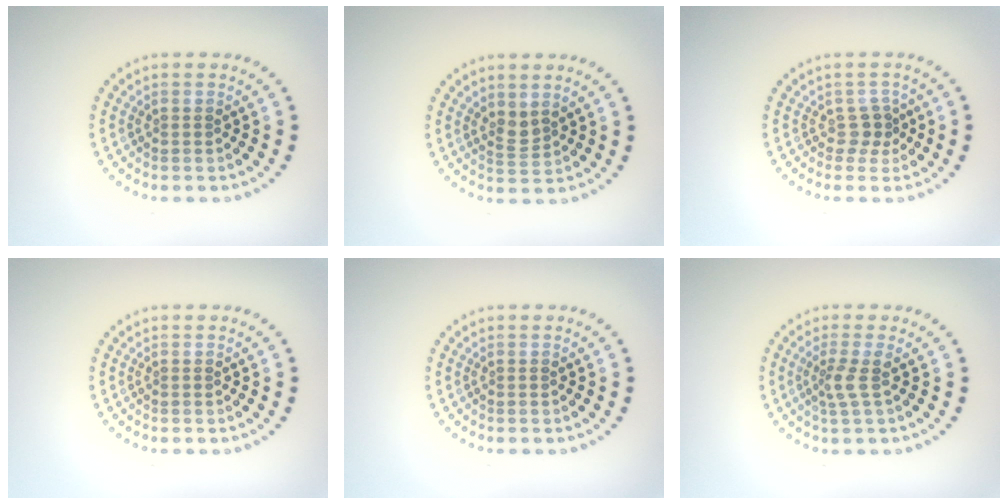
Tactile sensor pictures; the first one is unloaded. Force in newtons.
{"total": 1.6, "press": 1.2, "slide": 1.0}
{"total": 1.6, "press": 1.1, "slide": 1.2}
{"total": 0.0}
{"total": 0.0}
{"total": 2.0, "press": 1.5, "slide": 1.3}